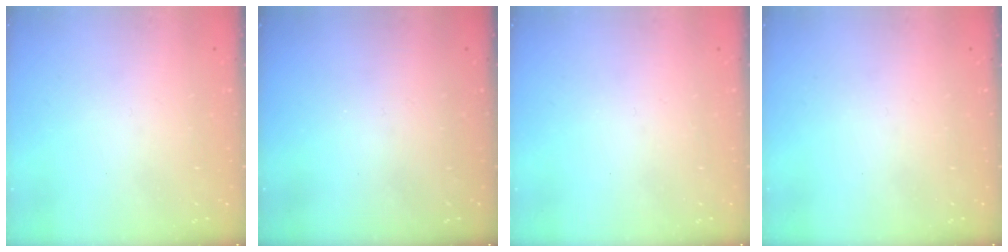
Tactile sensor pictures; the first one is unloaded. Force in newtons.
{"total": 0.0}
{"total": 0.0}
{"total": 0.0}